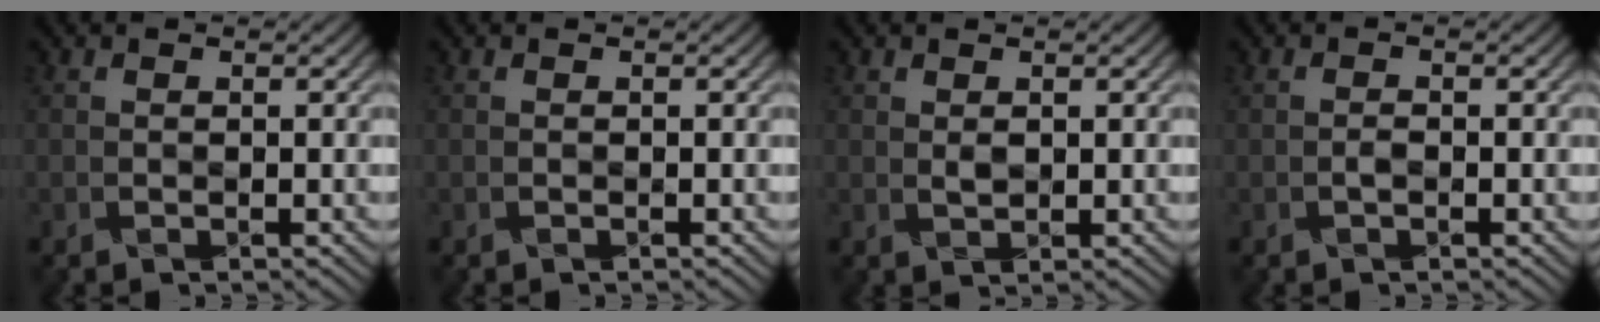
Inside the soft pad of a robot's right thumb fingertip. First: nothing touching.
{"total": 0.0}
{"total": 1.1, "force": [0.5, 0.7, 0.6], "torque": [-0.013, -0.001, 0.014]}
{"total": 0.5, "force": [-0.4, 0.2, 0.4], "torque": [-0.006, 0.004, -0.006]}